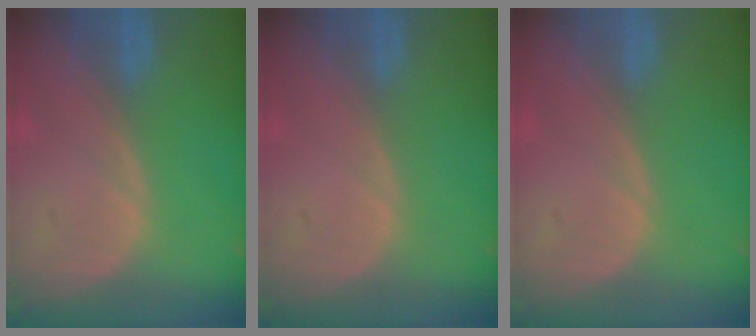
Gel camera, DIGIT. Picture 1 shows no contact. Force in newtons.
{"total": 0.0}
{"total": 0.0}